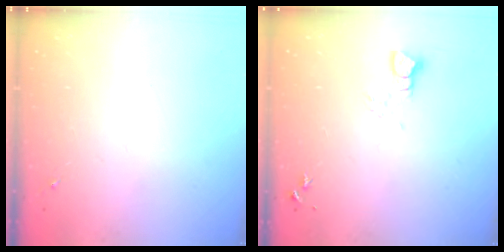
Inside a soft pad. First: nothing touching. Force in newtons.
{"total": 3.2, "press": 3.2, "slide": 0.1}